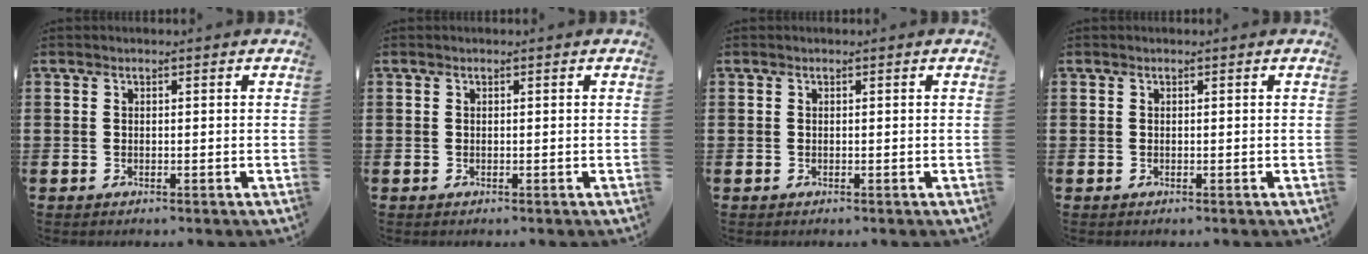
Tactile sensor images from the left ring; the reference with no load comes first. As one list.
[{"total": 0.0}, {"total": 0.0}, {"total": 0.0}]